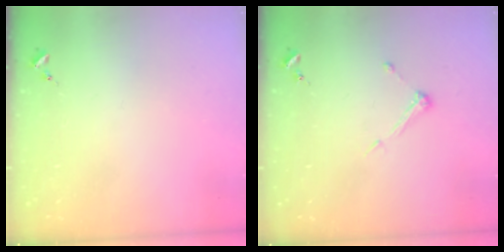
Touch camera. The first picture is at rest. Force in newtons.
{"total": 5.7, "press": 5.7, "slide": 0.4}